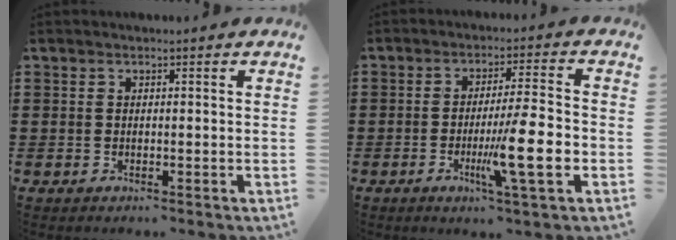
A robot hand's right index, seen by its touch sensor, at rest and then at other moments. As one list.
[{"total": 10.6, "force": [-2.8, 0.9, 10.1], "torque": [-0.170, -0.016, -0.050]}]